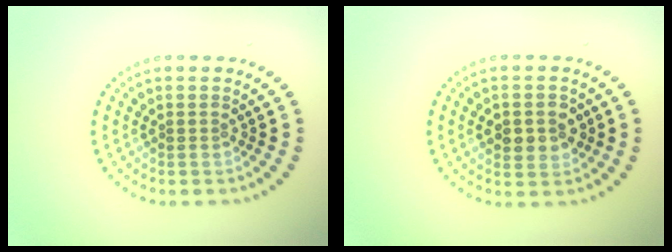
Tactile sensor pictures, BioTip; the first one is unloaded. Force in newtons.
{"total": 2.8, "press": 2.8, "slide": 0.4}